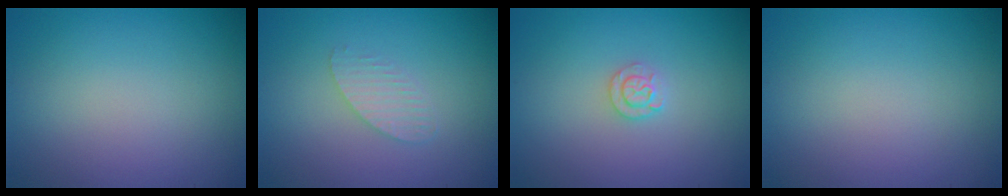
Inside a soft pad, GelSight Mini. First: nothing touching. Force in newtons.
{"total": 1.6, "press": 1.6, "slide": 0.1}
{"total": 1.5, "press": 1.5, "slide": 0.1}
{"total": 0.0}